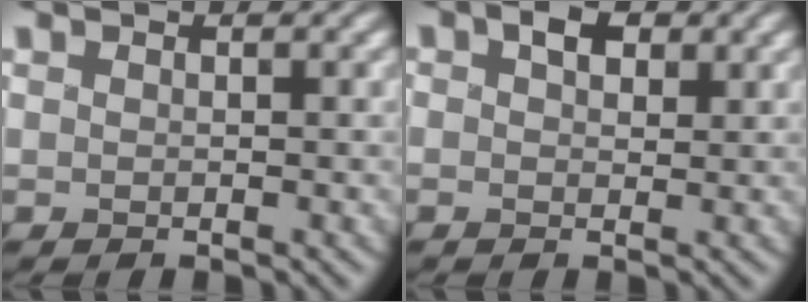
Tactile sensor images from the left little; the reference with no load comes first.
{"total": 2.3, "force": [0.7, 1.5, 1.6], "torque": [-0.030, 0.000, 0.005]}